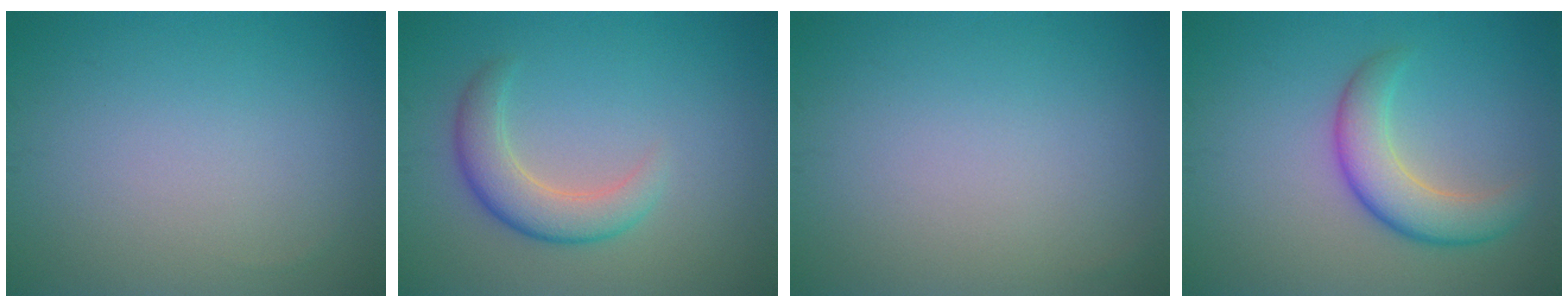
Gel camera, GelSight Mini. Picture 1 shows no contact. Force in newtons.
{"total": 3.8, "press": 3.8, "slide": 0.1}
{"total": 0.0}
{"total": 4.6, "press": 4.6, "slide": 0.2}